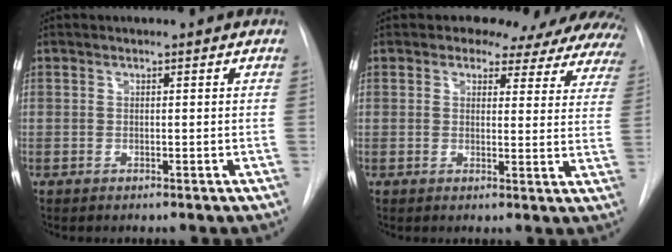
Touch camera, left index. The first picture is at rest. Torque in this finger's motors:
{"motor_torque": [0.75, -1.39, -0.43, 0.03]}